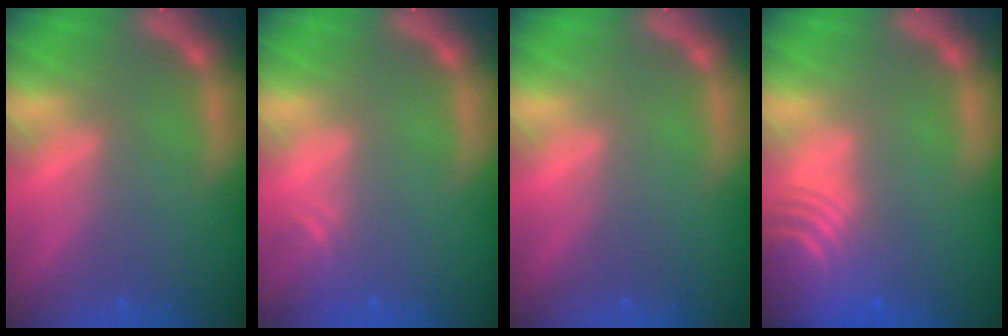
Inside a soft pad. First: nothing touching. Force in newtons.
{"total": 1.5}
{"total": 0.0}
{"total": 10.1}